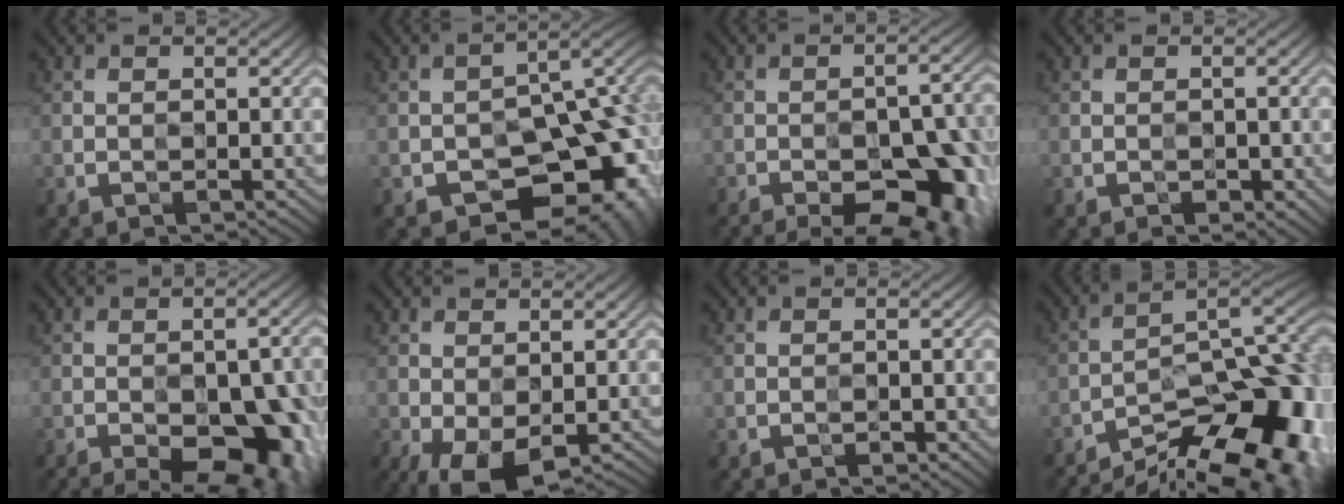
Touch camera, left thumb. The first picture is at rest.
{"total": 13.9, "force": [-6.1, 8.6, 8.9], "torque": [-0.089, -0.006, -0.073]}
{"total": 14.3, "force": [-8.6, 5.5, 10.0], "torque": [-0.109, 0.002, -0.112]}
{"total": 1.7, "force": [-0.7, 1.1, 1.1], "torque": [-0.013, 0.002, -0.005]}
{"total": 16.6, "force": [-8.8, 8.1, 11.5], "torque": [-0.123, -0.012, -0.095]}
{"total": 8.0, "force": [-3.0, 4.3, 6.0], "torque": [-0.117, -0.015, -0.048]}
{"total": 1.1, "force": [-0.5, 0.7, 0.7], "torque": [-0.006, 0.002, -0.005]}
{"total": 17.0, "force": [-10.9, 5.5, 11.7], "torque": [-0.158, -0.003, -0.167]}